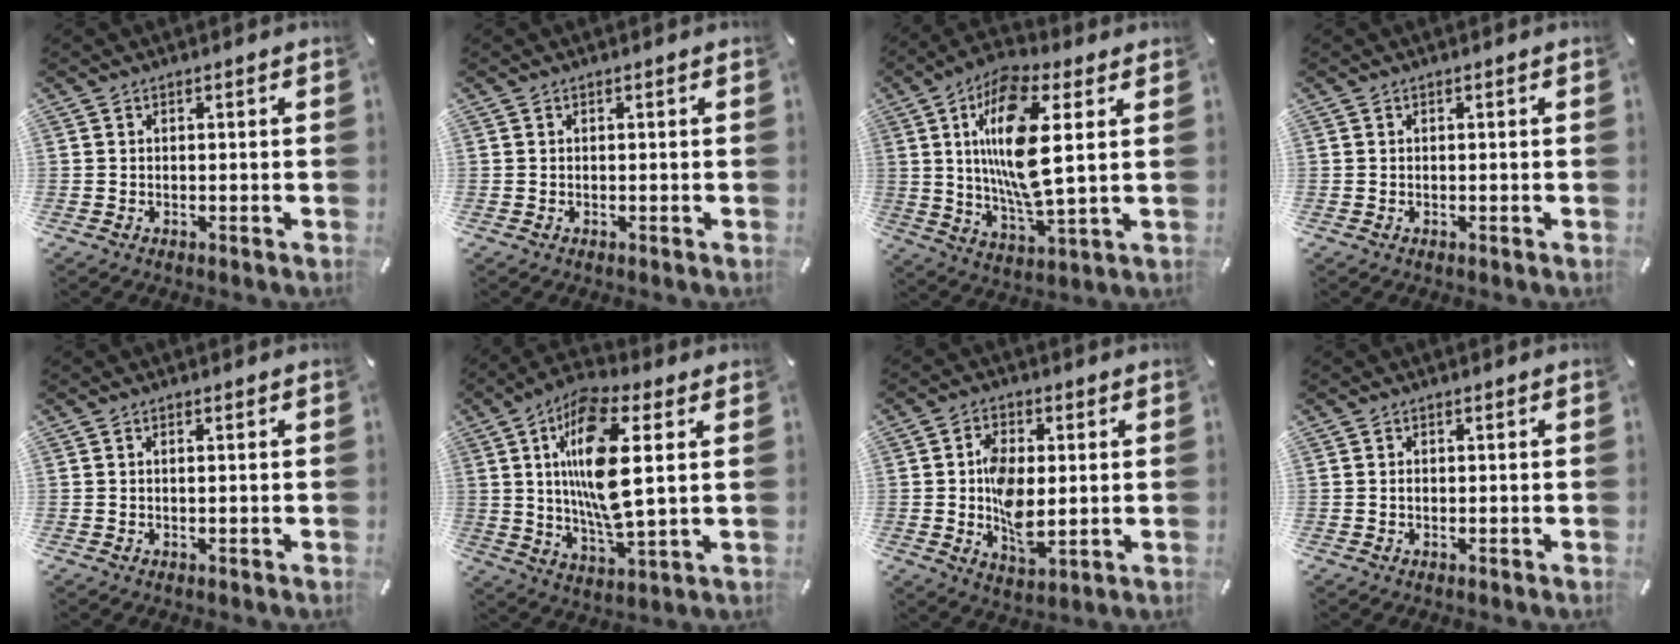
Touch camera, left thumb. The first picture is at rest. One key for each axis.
{"total": 0.0}
{"total": 16.9, "fx": 3.9, "fy": 5.5, "fz": 15.5, "tx": -0.313, "ty": -0.013, "tz": 0.057}
{"total": 0.0}
{"total": 0.5, "fx": 0.0, "fy": 0.0, "fz": 0.5, "tx": -0.009, "ty": 0.000, "tz": 0.000}
{"total": 17.0, "fx": 3.6, "fy": 5.6, "fz": 15.6, "tx": -0.328, "ty": -0.011, "tz": 0.051}
{"total": 9.3, "fx": 0.0, "fy": 5.5, "fz": 7.5, "tx": -0.134, "ty": 0.002, "tz": -0.002}
{"total": 0.6, "fx": 0.0, "fy": 0.4, "fz": 0.5, "tx": -0.012, "ty": 0.000, "tz": -0.001}